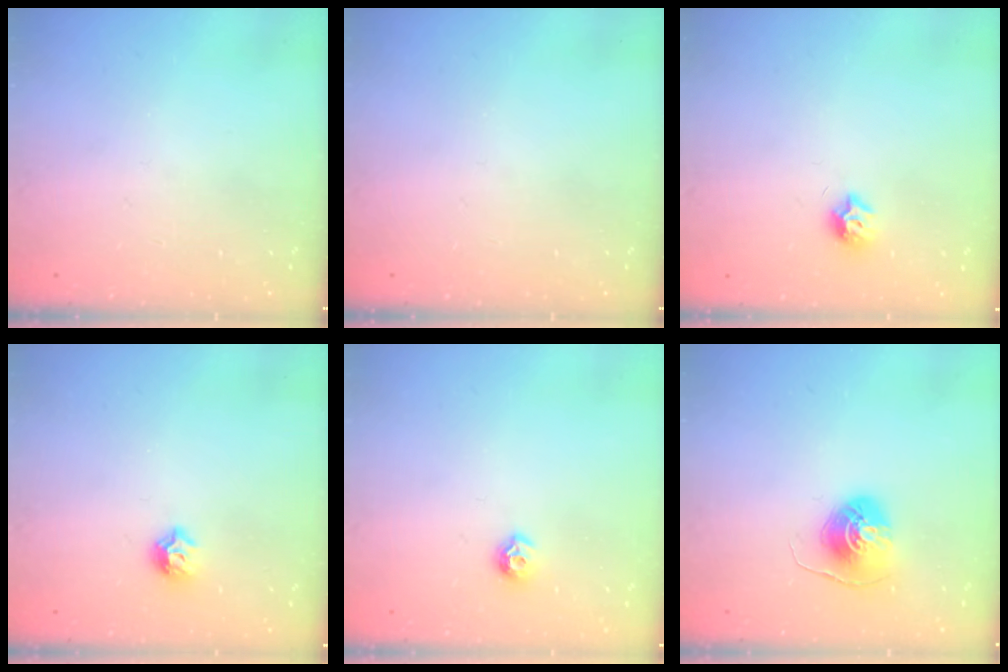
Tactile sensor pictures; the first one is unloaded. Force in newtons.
{"total": 0.0}
{"total": 6.9, "press": 6.9, "slide": 0.3}
{"total": 6.3, "press": 6.2, "slide": 0.9}
{"total": 6.8, "press": 6.7, "slide": 1.0}
{"total": 7.8, "press": 7.8, "slide": 0.3}